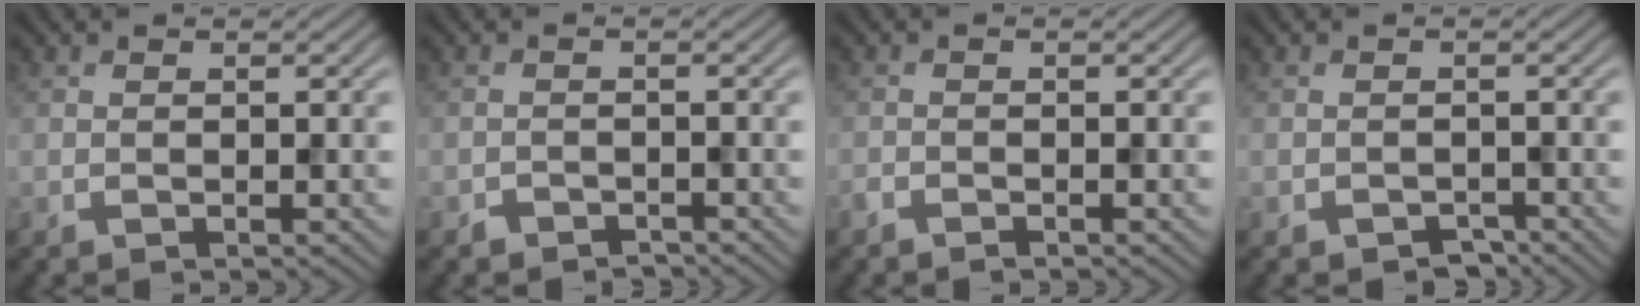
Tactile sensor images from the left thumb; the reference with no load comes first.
{"total": 1.6, "force": [-1.4, 0.7, 0.2], "torque": [-0.002, 0.001, -0.027]}
{"total": 1.0, "force": [-0.9, 0.2, 0.3], "torque": [-0.007, -0.002, -0.021]}
{"total": 1.7, "force": [-1.3, 0.9, 0.6], "torque": [-0.007, -0.003, -0.023]}